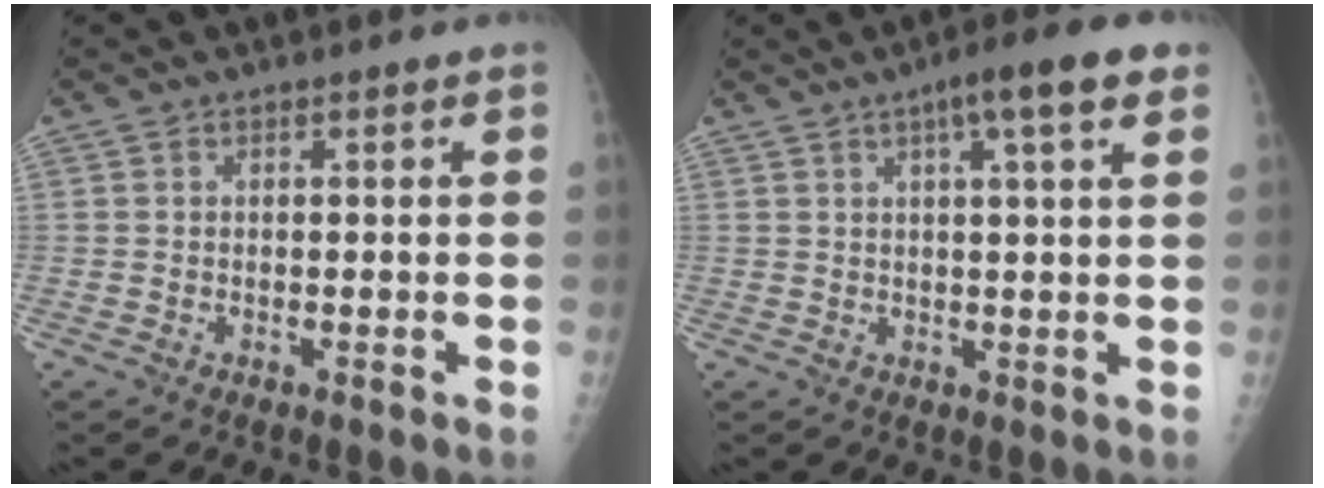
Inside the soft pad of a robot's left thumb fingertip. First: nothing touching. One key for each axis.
{"total": 8.7, "fx": 4.5, "fy": 1.3, "fz": 7.3, "tx": -0.105, "ty": 0.002, "tz": 0.060}